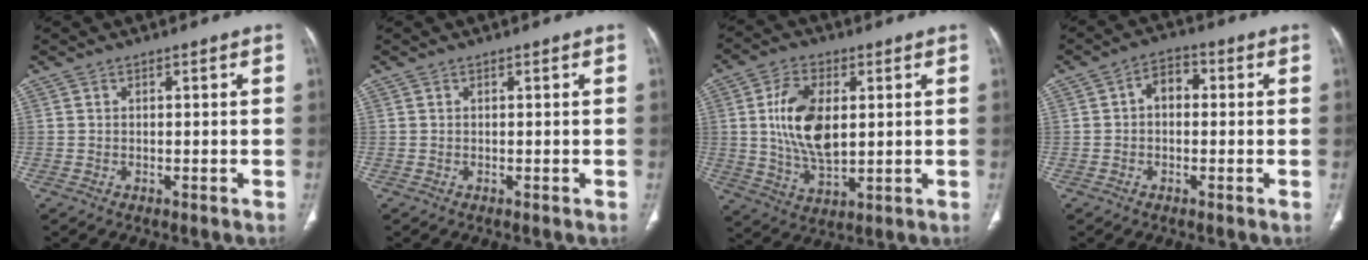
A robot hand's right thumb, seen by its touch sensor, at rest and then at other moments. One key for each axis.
{"total": 0.0}
{"total": 12.8, "fx": 1.9, "fy": 7.2, "fz": 10.4, "tx": -0.187, "ty": -0.010, "tz": 0.040}
{"total": 4.8, "fx": 0.2, "fy": 3.4, "fz": 3.4, "tx": -0.037, "ty": 0.018, "tz": -0.009}